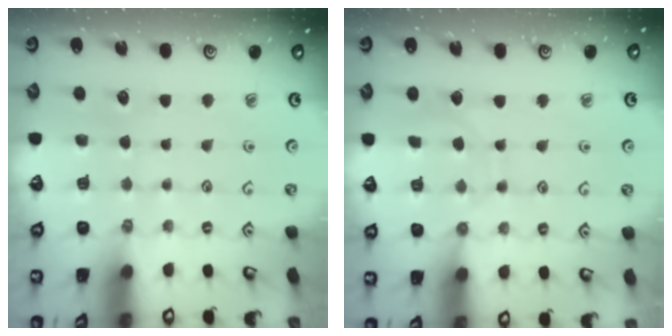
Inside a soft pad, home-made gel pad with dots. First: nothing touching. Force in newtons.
{"total": 6.9, "press": 6.9, "slide": 0.6}